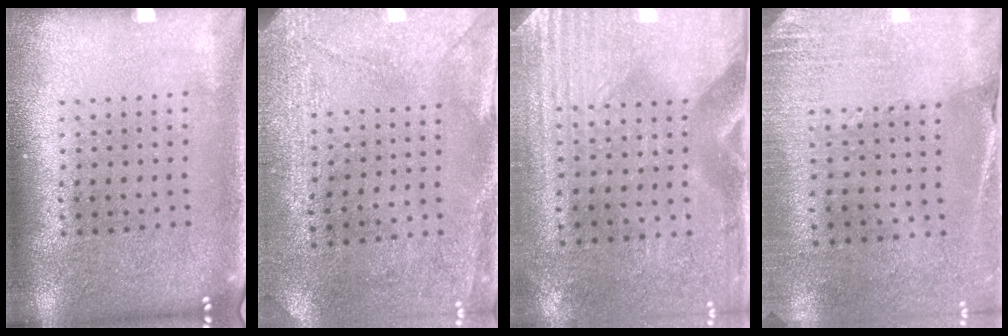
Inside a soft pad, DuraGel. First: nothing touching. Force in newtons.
{"total": 3.0, "press": 2.3, "slide": 1.9}
{"total": 3.0, "press": 2.6, "slide": 1.5}
{"total": 2.6, "press": 2.4, "slide": 1.0}